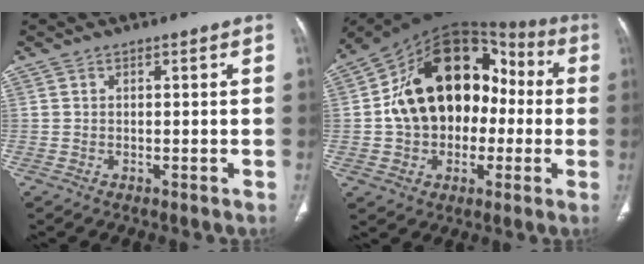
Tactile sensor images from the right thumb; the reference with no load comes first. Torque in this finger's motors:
{"motor_torque": [0.09, 2.04, 1.05, 0.66, 0.53]}